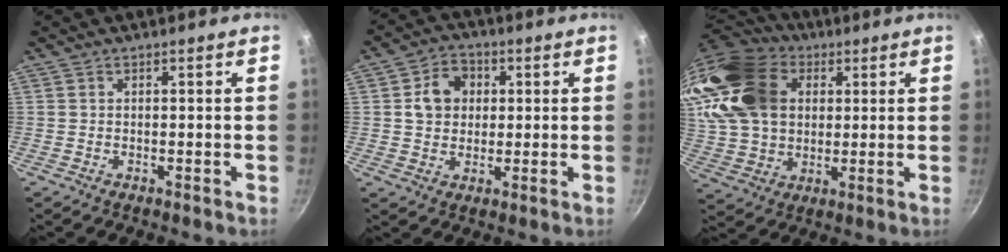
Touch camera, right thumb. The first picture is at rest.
{"total": 7.5, "force": [1.5, 6.3, 3.8], "torque": [-0.034, 0.008, 0.018]}
{"total": 22.8, "force": [7.9, 16.8, 13.2], "torque": [-0.256, 0.007, 0.152]}